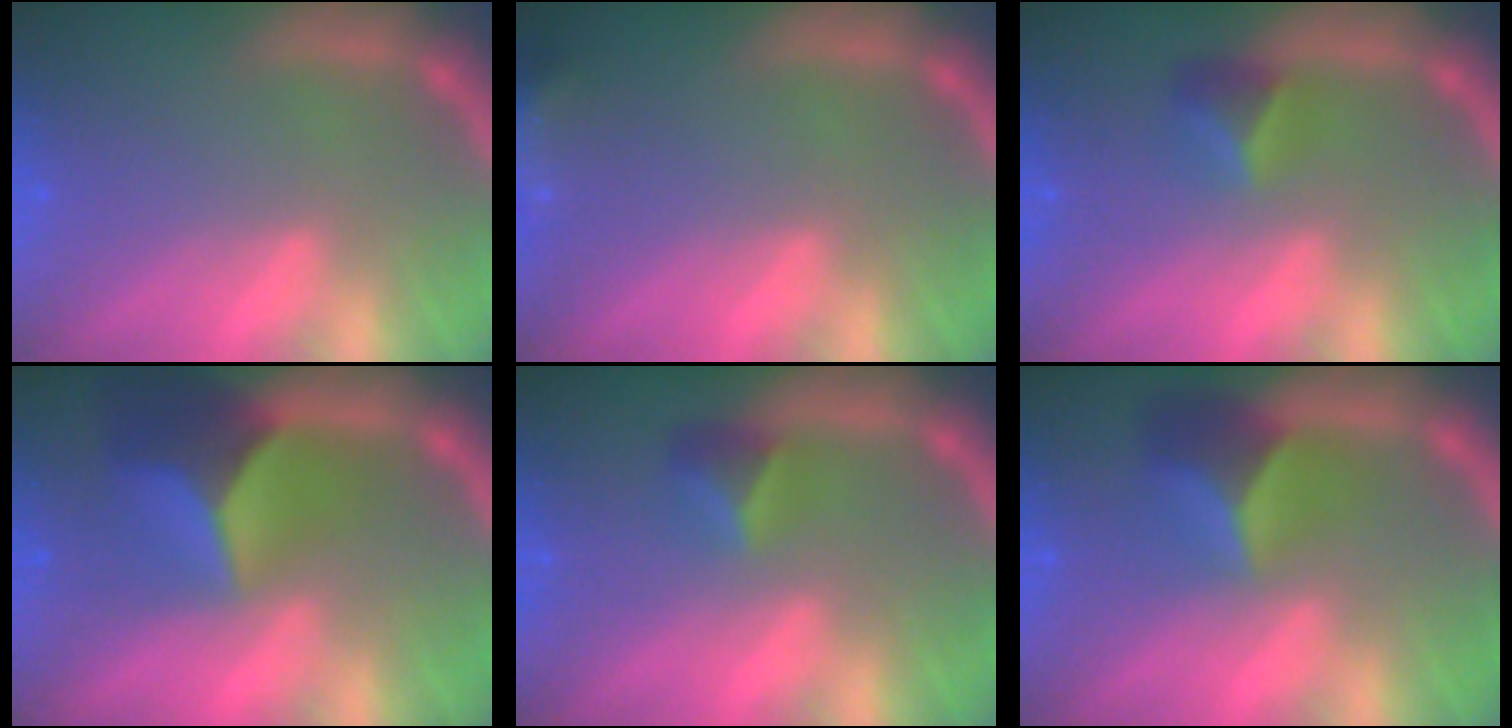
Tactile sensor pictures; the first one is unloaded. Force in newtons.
{"total": 5.9}
{"total": 2.4}
{"total": 7.9}
{"total": 2.4}
{"total": 4.9}